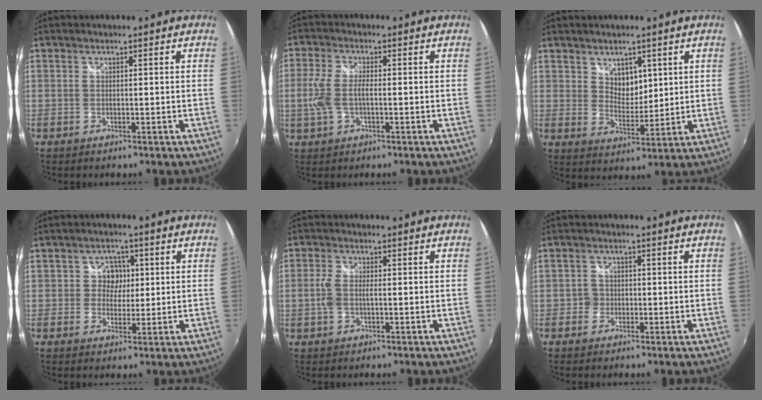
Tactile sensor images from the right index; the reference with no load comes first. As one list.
[{"total": 6.0, "force": [-0.9, 2.7, 5.3], "torque": [-0.118, -0.001, -0.016]}, {"total": 5.3, "force": [2.7, 3.6, 2.7], "torque": [-0.034, -0.003, 0.051]}, {"total": 2.8, "force": [0.4, 2.7, 0.7], "torque": [-0.008, 0.008, 0.003]}, {"total": 3.6, "force": [-0.6, 1.7, 3.1], "torque": [-0.068, -0.001, -0.010]}, {"total": 2.3, "force": [-1.0, 2.1, 0.1], "torque": [-0.004, 0.003, -0.020]}]